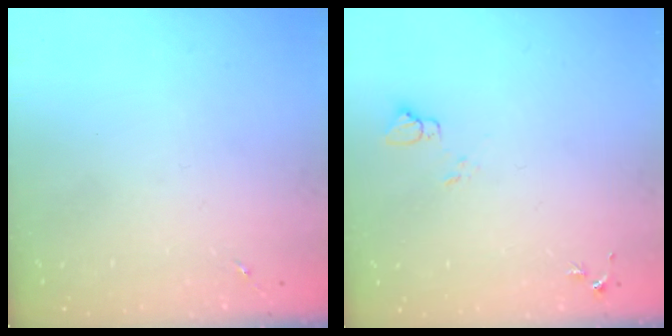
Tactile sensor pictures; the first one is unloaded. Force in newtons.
{"total": 4.5, "press": 4.5, "slide": 0.4}